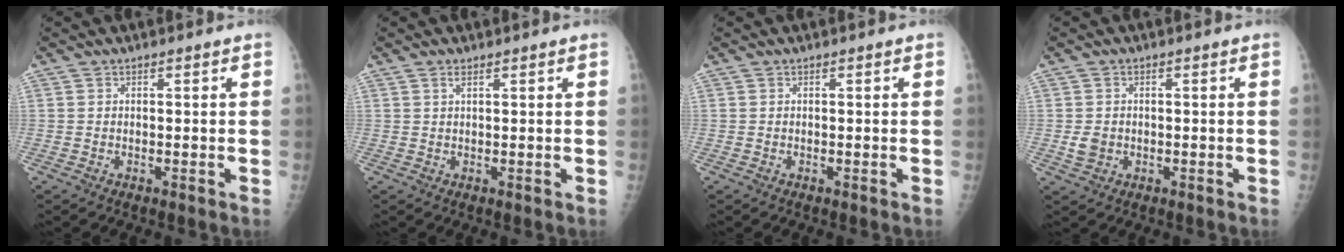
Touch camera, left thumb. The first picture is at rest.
{"total": 1.2, "force": [0.8, 0.4, 0.8], "torque": [-0.015, 0.001, 0.016]}
{"total": 0.0}
{"total": 3.0, "force": [-0.4, 2.5, 1.5], "torque": [-0.021, 0.001, -0.001]}